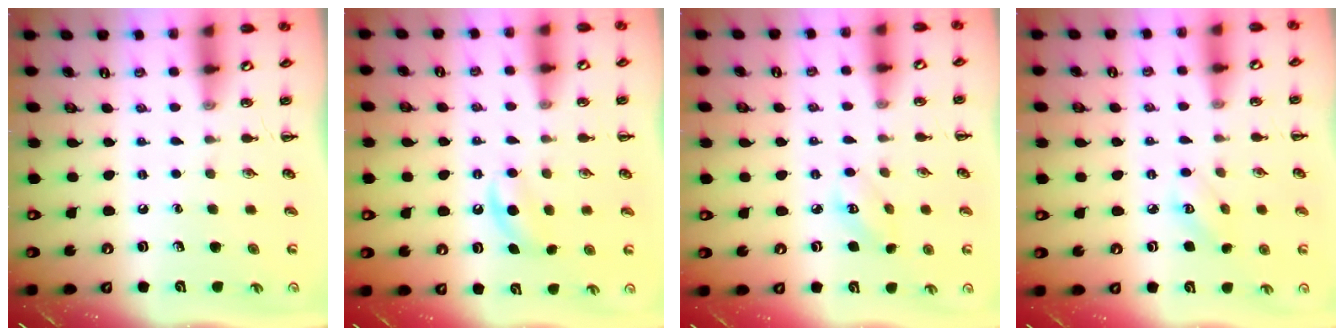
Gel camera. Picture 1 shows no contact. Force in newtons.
{"total": 4.6, "press": 4.4, "slide": 1.5}
{"total": 3.0, "press": 2.9, "slide": 0.7}
{"total": 3.6, "press": 3.5, "slide": 1.1}